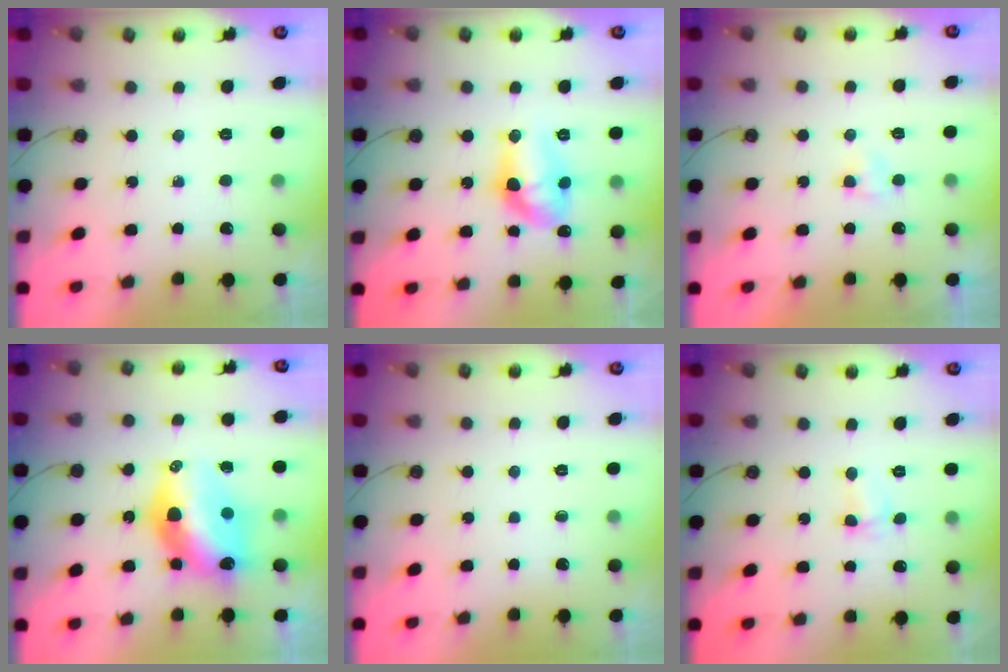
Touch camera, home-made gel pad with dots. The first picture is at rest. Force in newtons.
{"total": 12.9, "press": 12.9, "slide": 1.2}
{"total": 2.7, "press": 2.7, "slide": 0.4}
{"total": 14.4, "press": 14.3, "slide": 1.3}
{"total": 0.0}
{"total": 3.1, "press": 2.9, "slide": 1.0}